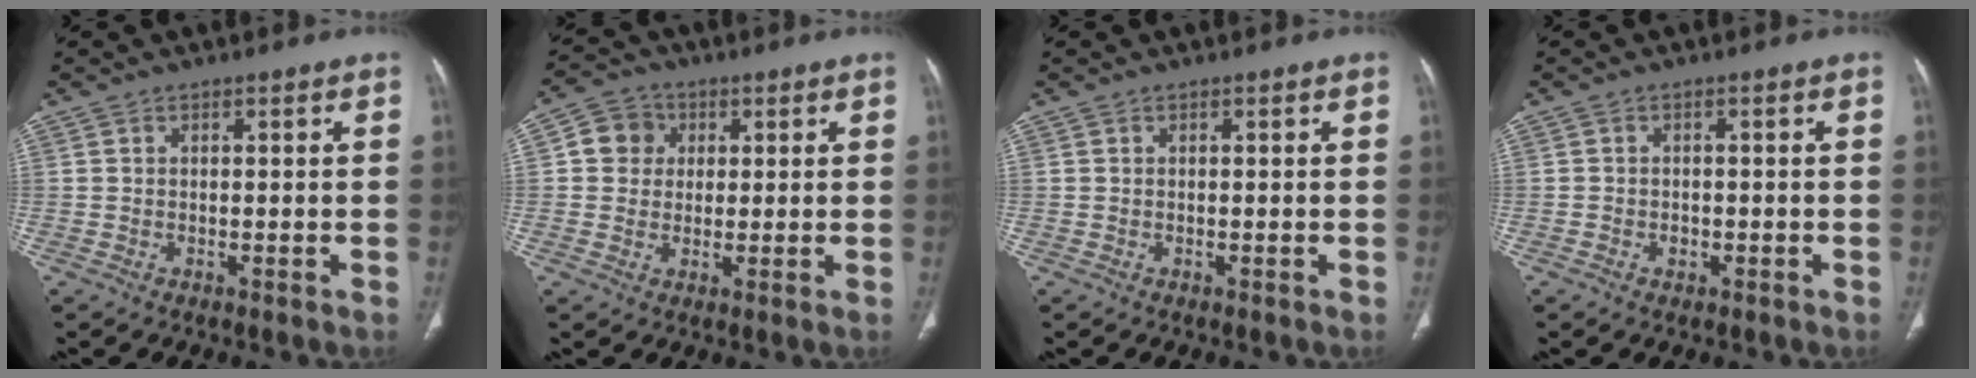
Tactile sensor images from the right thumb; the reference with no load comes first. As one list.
[{"total": 6.3, "force": [1.4, 5.8, 2.0], "torque": [-0.009, 0.007, 0.019]}, {"total": 0.0}, {"total": 1.4, "force": [-0.6, 1.1, 0.6], "torque": [-0.007, 0.006, -0.008]}]